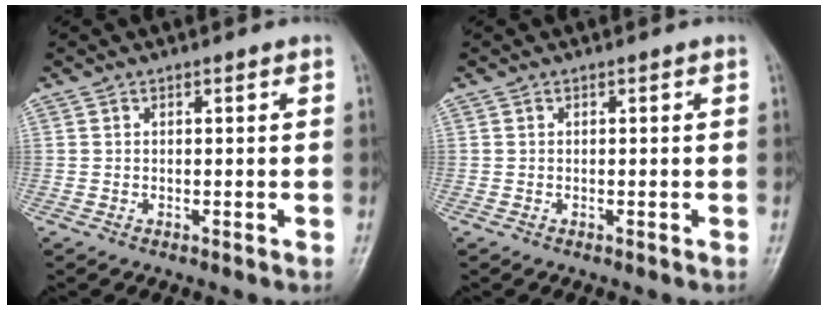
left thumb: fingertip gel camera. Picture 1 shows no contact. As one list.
[{"total": 0.0}]